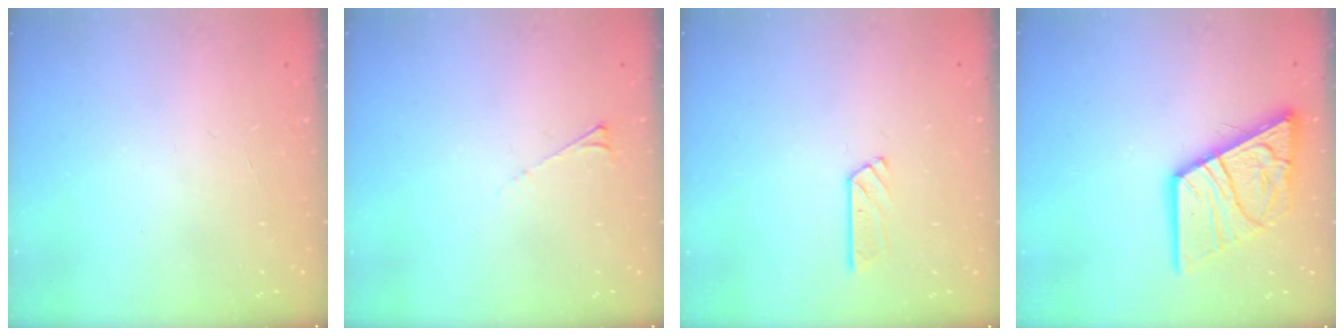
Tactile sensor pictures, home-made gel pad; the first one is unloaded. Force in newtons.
{"total": 3.4, "press": 3.4, "slide": 0.5}
{"total": 5.5, "press": 5.5, "slide": 0.4}
{"total": 16.4, "press": 16.3, "slide": 1.9}